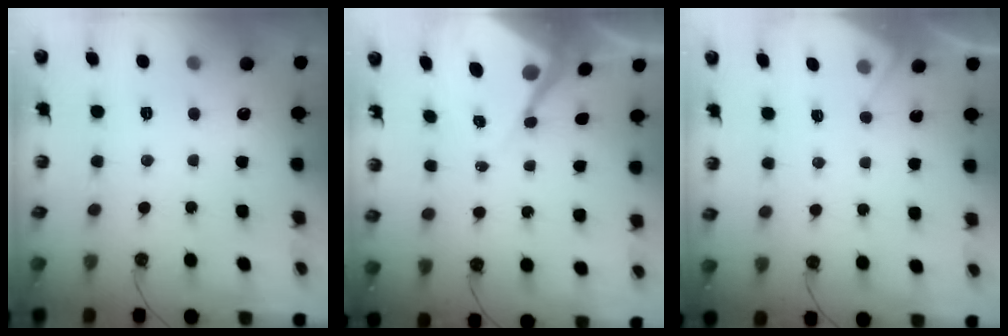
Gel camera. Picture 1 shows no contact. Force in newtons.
{"total": 8.2, "press": 8.2, "slide": 0.8}
{"total": 4.9, "press": 4.9, "slide": 0.5}